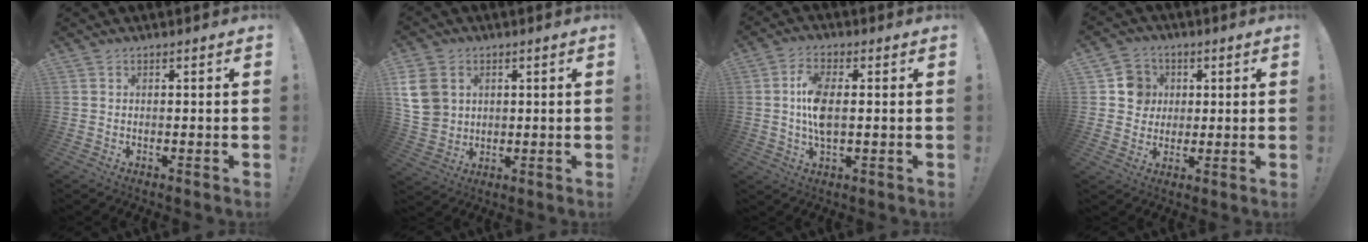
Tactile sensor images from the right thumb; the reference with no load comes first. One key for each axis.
{"total": 10.9, "fx": 3.4, "fy": 8.9, "fz": 5.3, "tx": -0.106, "ty": -0.011, "tz": 0.069}
{"total": 9.2, "fx": 0.5, "fy": 4.3, "fz": 8.1, "tx": -0.162, "ty": -0.004, "tz": 0.007}
{"total": 8.8, "fx": 1.9, "fy": 8.4, "fz": 1.7, "tx": -0.016, "ty": -0.008, "tz": 0.042}